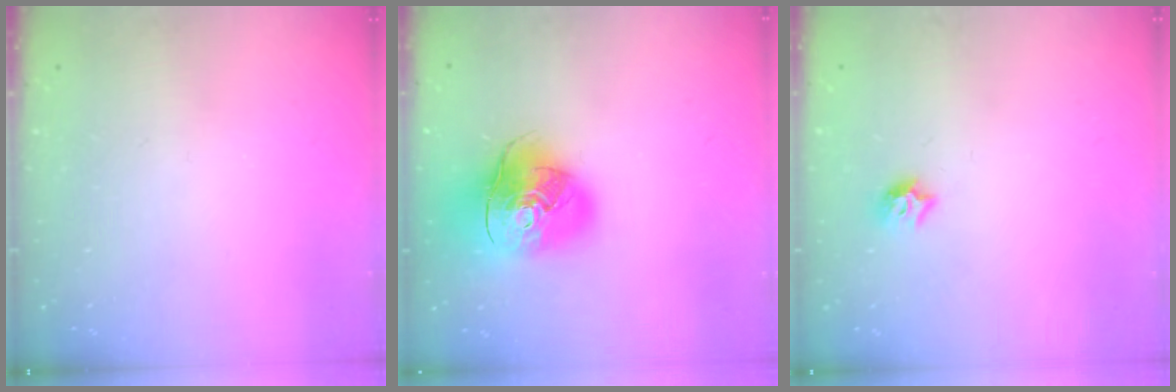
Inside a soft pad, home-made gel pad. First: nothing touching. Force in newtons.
{"total": 17.9, "press": 17.8, "slide": 2.3}
{"total": 6.3, "press": 6.3, "slide": 0.2}